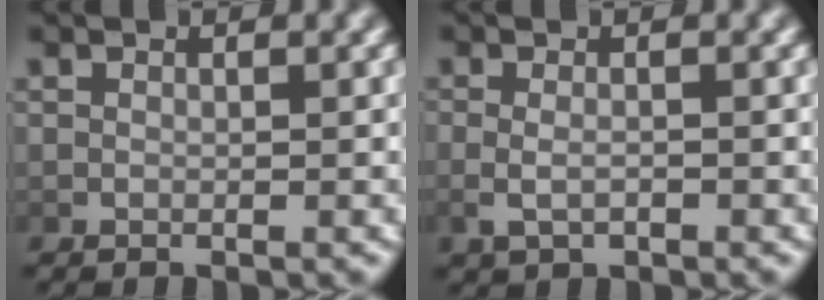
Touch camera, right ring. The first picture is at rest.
{"total": 1.8, "force": [-0.7, 0.9, 1.4], "torque": [-0.043, -0.009, -0.002]}